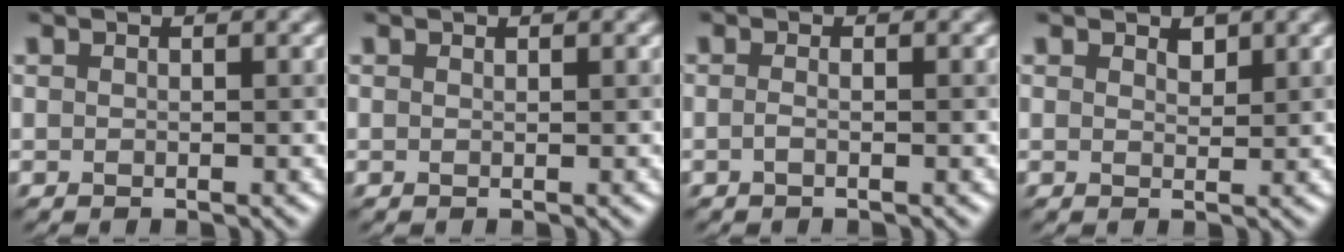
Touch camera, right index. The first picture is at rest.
{"total": 0.0}
{"total": 0.8, "force": [-0.3, 0.2, 0.7], "torque": [-0.016, -0.004, -0.008]}
{"total": 1.1, "force": [0.8, 0.5, 0.4], "torque": [-0.008, -0.001, 0.014]}